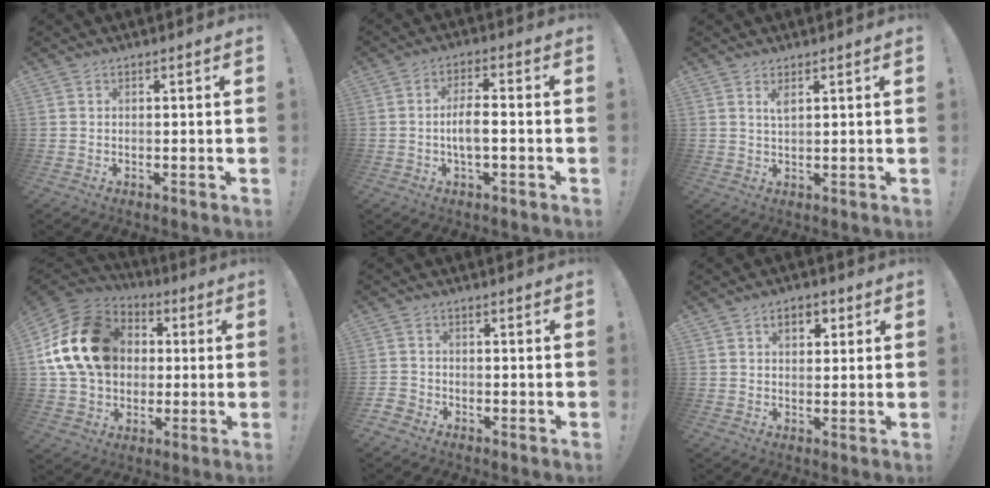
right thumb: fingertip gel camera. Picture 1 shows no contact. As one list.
[{"total": 6.0, "force": [-1.5, 1.9, 5.5], "torque": [-0.112, 0.004, -0.030]}, {"total": 1.9, "force": [1.2, 0.2, 1.5], "torque": [-0.023, -0.004, 0.018]}, {"total": 21.1, "force": [3.5, 16.6, 12.6], "torque": [-0.227, 0.004, 0.082]}, {"total": 2.4, "force": [-1.6, 1.7, 0.6], "torque": [-0.013, 0.004, -0.032]}, {"total": 4.9, "force": [1.8, 3.2, 3.2], "torque": [-0.041, 0.001, 0.026]}]